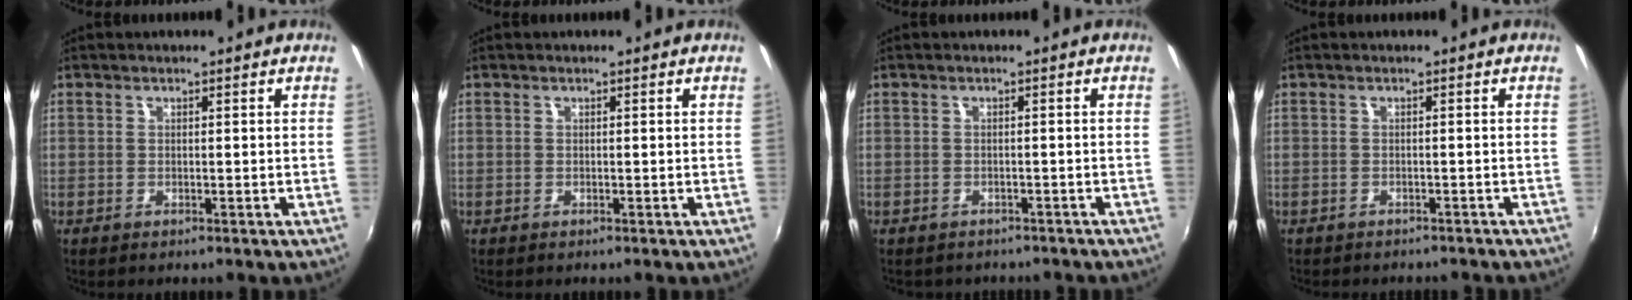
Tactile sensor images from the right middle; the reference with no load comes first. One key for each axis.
{"total": 0.0}
{"total": 3.8, "fx": -3.1, "fy": 1.8, "fz": 1.1, "tx": -0.024, "ty": -0.014, "tz": -0.038}
{"total": 3.3, "fx": -3.0, "fy": 1.1, "fz": 0.9, "tx": -0.022, "ty": -0.011, "tz": -0.039}